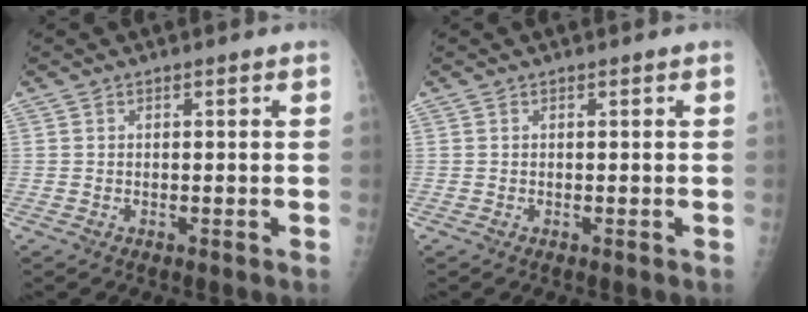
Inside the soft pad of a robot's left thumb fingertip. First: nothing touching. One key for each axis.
{"total": 0.0}